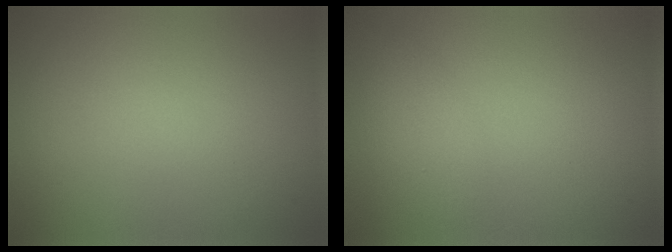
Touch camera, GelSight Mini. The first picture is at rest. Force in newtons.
{"total": 1.5, "press": 1.5, "slide": 0.1}